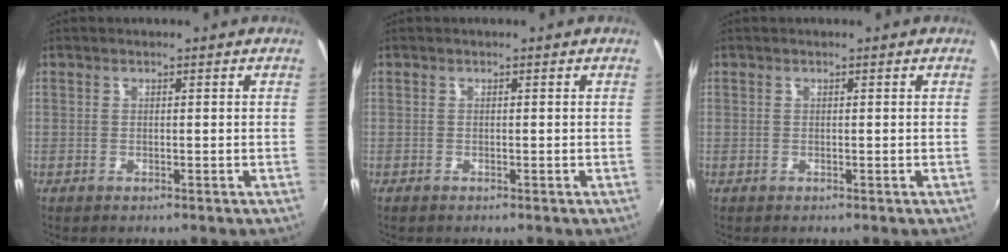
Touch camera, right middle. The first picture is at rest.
{"total": 0.0}
{"total": 0.0}